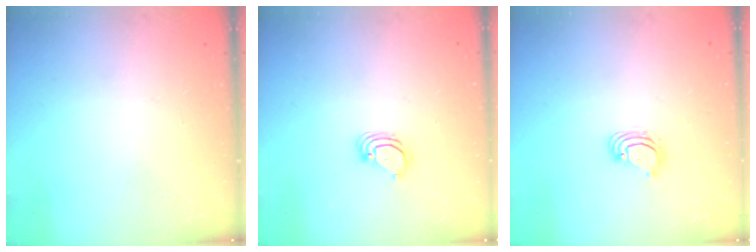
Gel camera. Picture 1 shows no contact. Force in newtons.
{"total": 3.8, "press": 3.8, "slide": 0.3}
{"total": 3.4, "press": 3.4, "slide": 0.2}